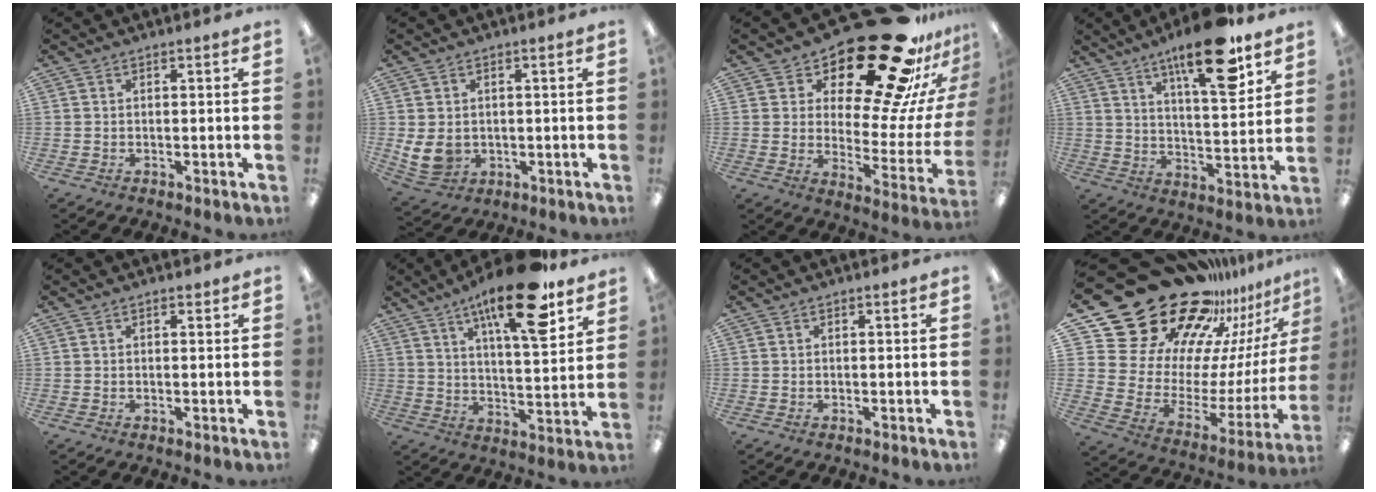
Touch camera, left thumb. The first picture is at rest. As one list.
[{"total": 6.1, "force": [0.1, 5.2, 3.2], "torque": [-0.065, 0.000, 0.005]}, {"total": 26.9, "force": [19.0, 9.6, 16.4], "torque": [-0.207, -0.152, 0.314]}, {"total": 17.1, "force": [11.1, 4.9, 11.9], "torque": [-0.181, -0.055, 0.175]}, {"total": 0.7, "force": [0.5, 0.4, 0.4], "torque": [-0.001, -0.001, 0.007]}, {"total": 18.3, "force": [11.6, 5.3, 13.2], "torque": [-0.205, -0.053, 0.180]}, {"total": 0.0}, {"total": 30.1, "force": [22.0, 16.0, 12.9], "torque": [-0.201, -0.206, 0.437]}]